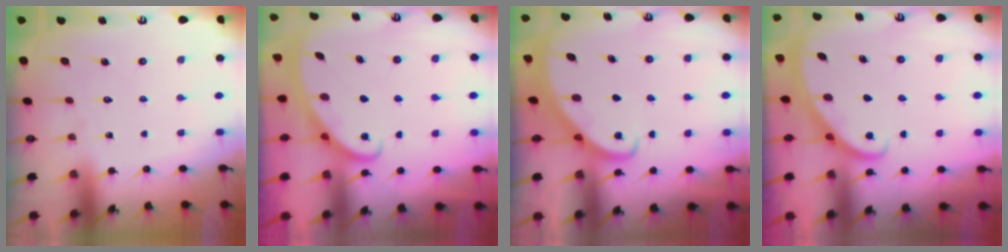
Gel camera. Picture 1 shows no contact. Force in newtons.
{"total": 2.6, "press": 2.5, "slide": 0.4}
{"total": 2.6, "press": 2.6, "slide": 0.3}
{"total": 2.5, "press": 2.5, "slide": 0.2}